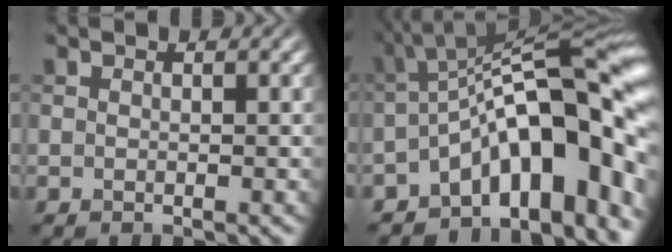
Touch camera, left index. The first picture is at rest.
{"total": 14.7, "force": [-4.1, 5.3, 13.1], "torque": [-0.157, 0.024, -0.071]}